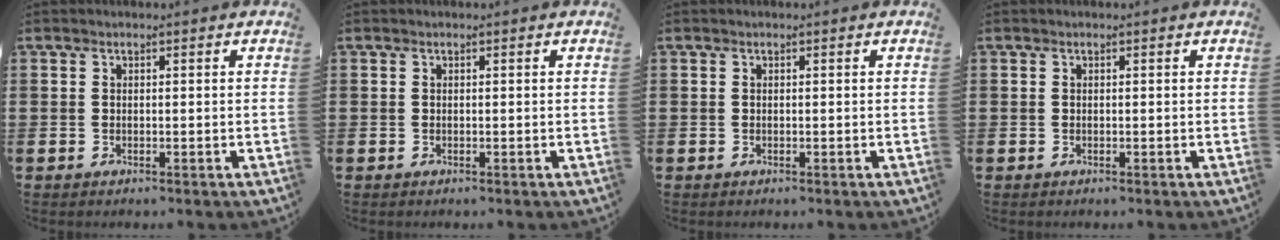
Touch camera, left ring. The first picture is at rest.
{"total": 0.0}
{"total": 0.0}
{"total": 0.0}